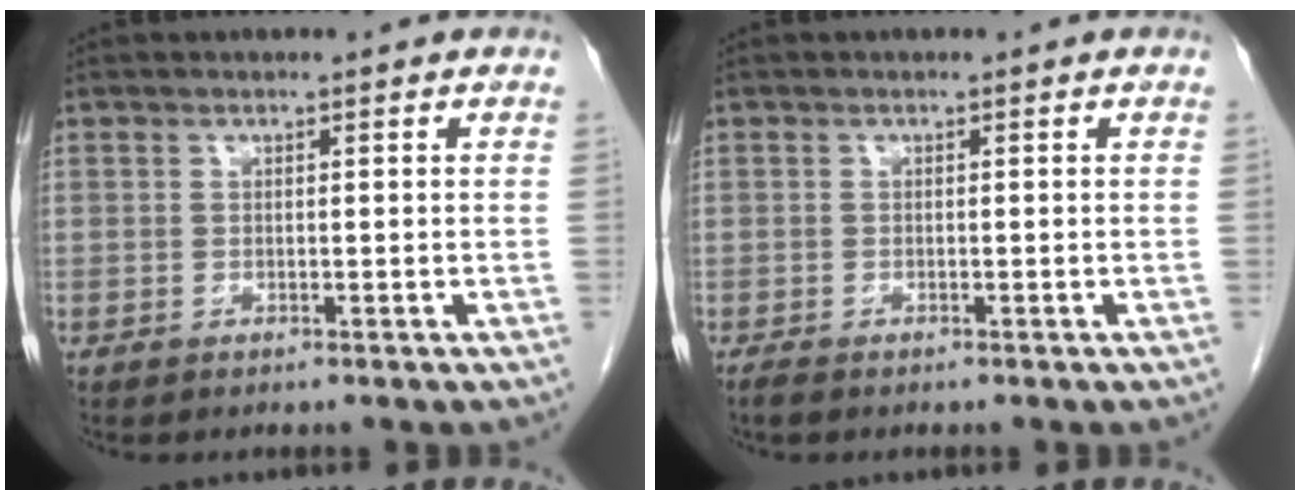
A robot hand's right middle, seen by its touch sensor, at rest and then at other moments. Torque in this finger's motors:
{"motor_torque": [0.06, -0.01, -0.01, 0.00]}